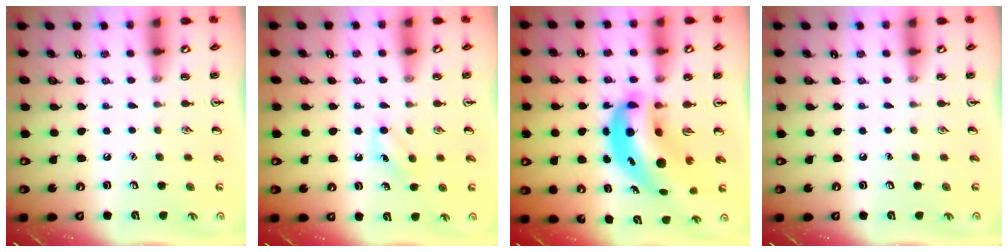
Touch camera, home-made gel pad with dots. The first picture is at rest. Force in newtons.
{"total": 4.9, "press": 4.7, "slide": 1.3}
{"total": 12.0, "press": 11.5, "slide": 3.5}
{"total": 0.0}